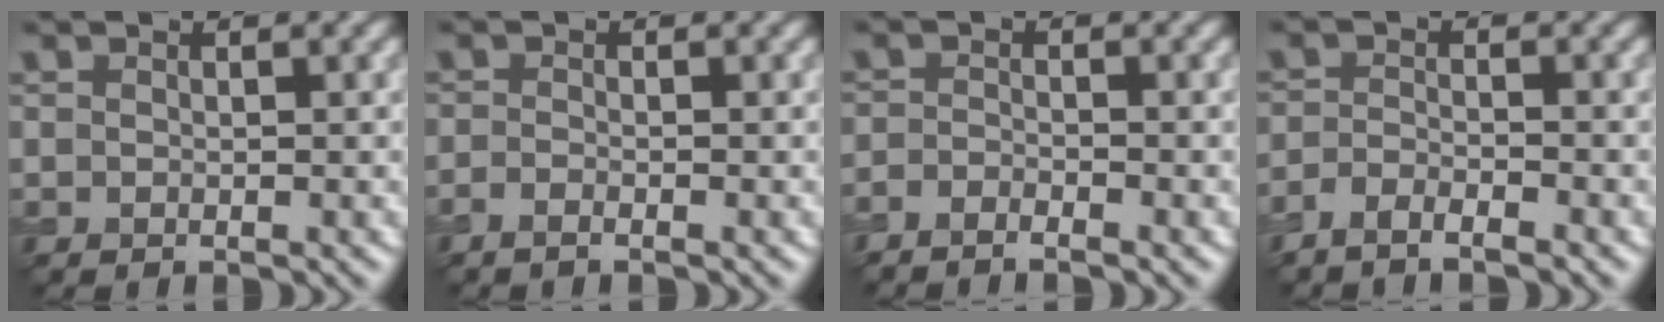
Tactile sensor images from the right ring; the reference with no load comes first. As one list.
[{"total": 0.8, "force": [-0.7, 0.0, 0.3], "torque": [-0.009, -0.003, -0.018]}, {"total": 1.9, "force": [-1.9, -0.1, 0.3], "torque": [-0.012, -0.003, -0.041]}, {"total": 1.8, "force": [-1.7, 0.2, 0.6], "torque": [-0.014, -0.004, -0.039]}]